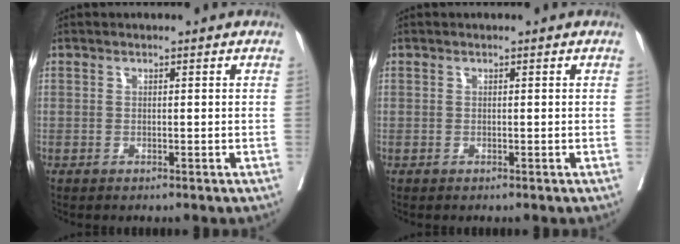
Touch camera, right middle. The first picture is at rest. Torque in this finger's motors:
{"motor_torque": [-0.56, -0.09, -0.21, -0.04]}